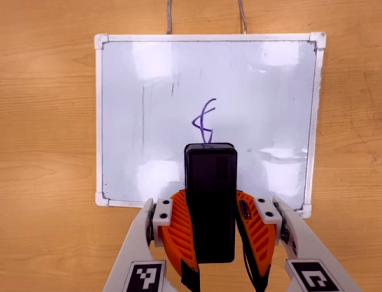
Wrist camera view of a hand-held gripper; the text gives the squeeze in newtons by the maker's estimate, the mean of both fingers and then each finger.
{"total": 7.2, "left": 6.1, "right": 8.3}